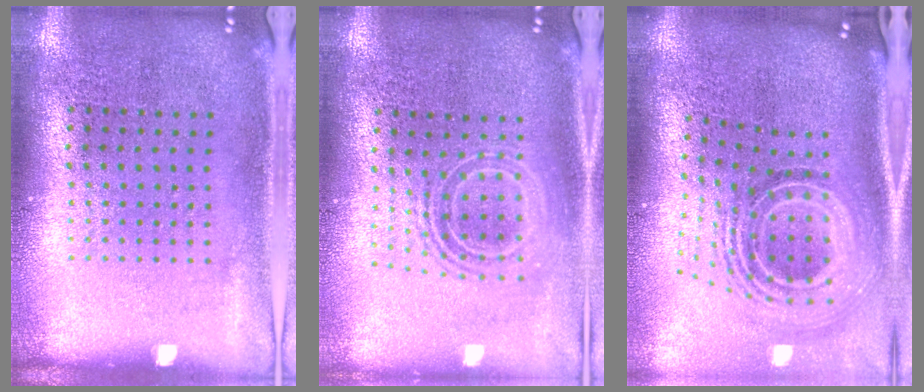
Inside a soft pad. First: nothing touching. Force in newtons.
{"total": 1.7, "press": 1.3, "slide": 1.1}
{"total": 2.3, "press": 1.5, "slide": 1.7}